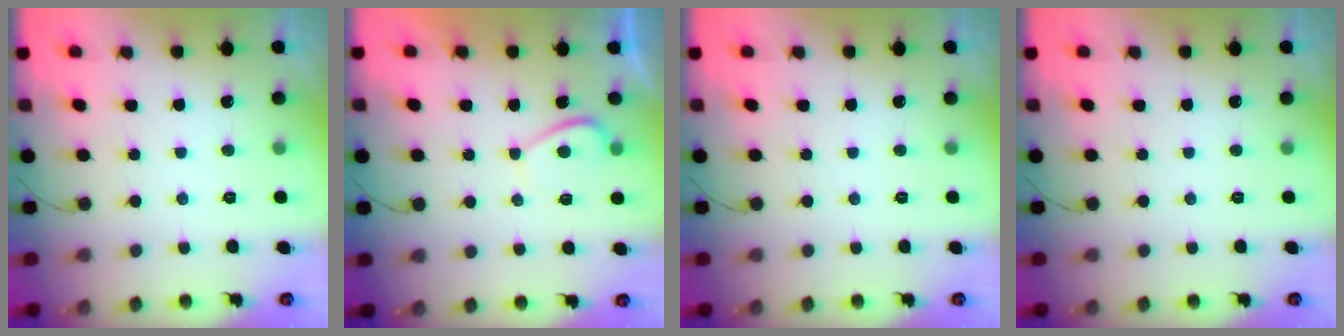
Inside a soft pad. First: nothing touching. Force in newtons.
{"total": 2.9, "press": 2.8, "slide": 0.6}
{"total": 0.0}
{"total": 0.0}